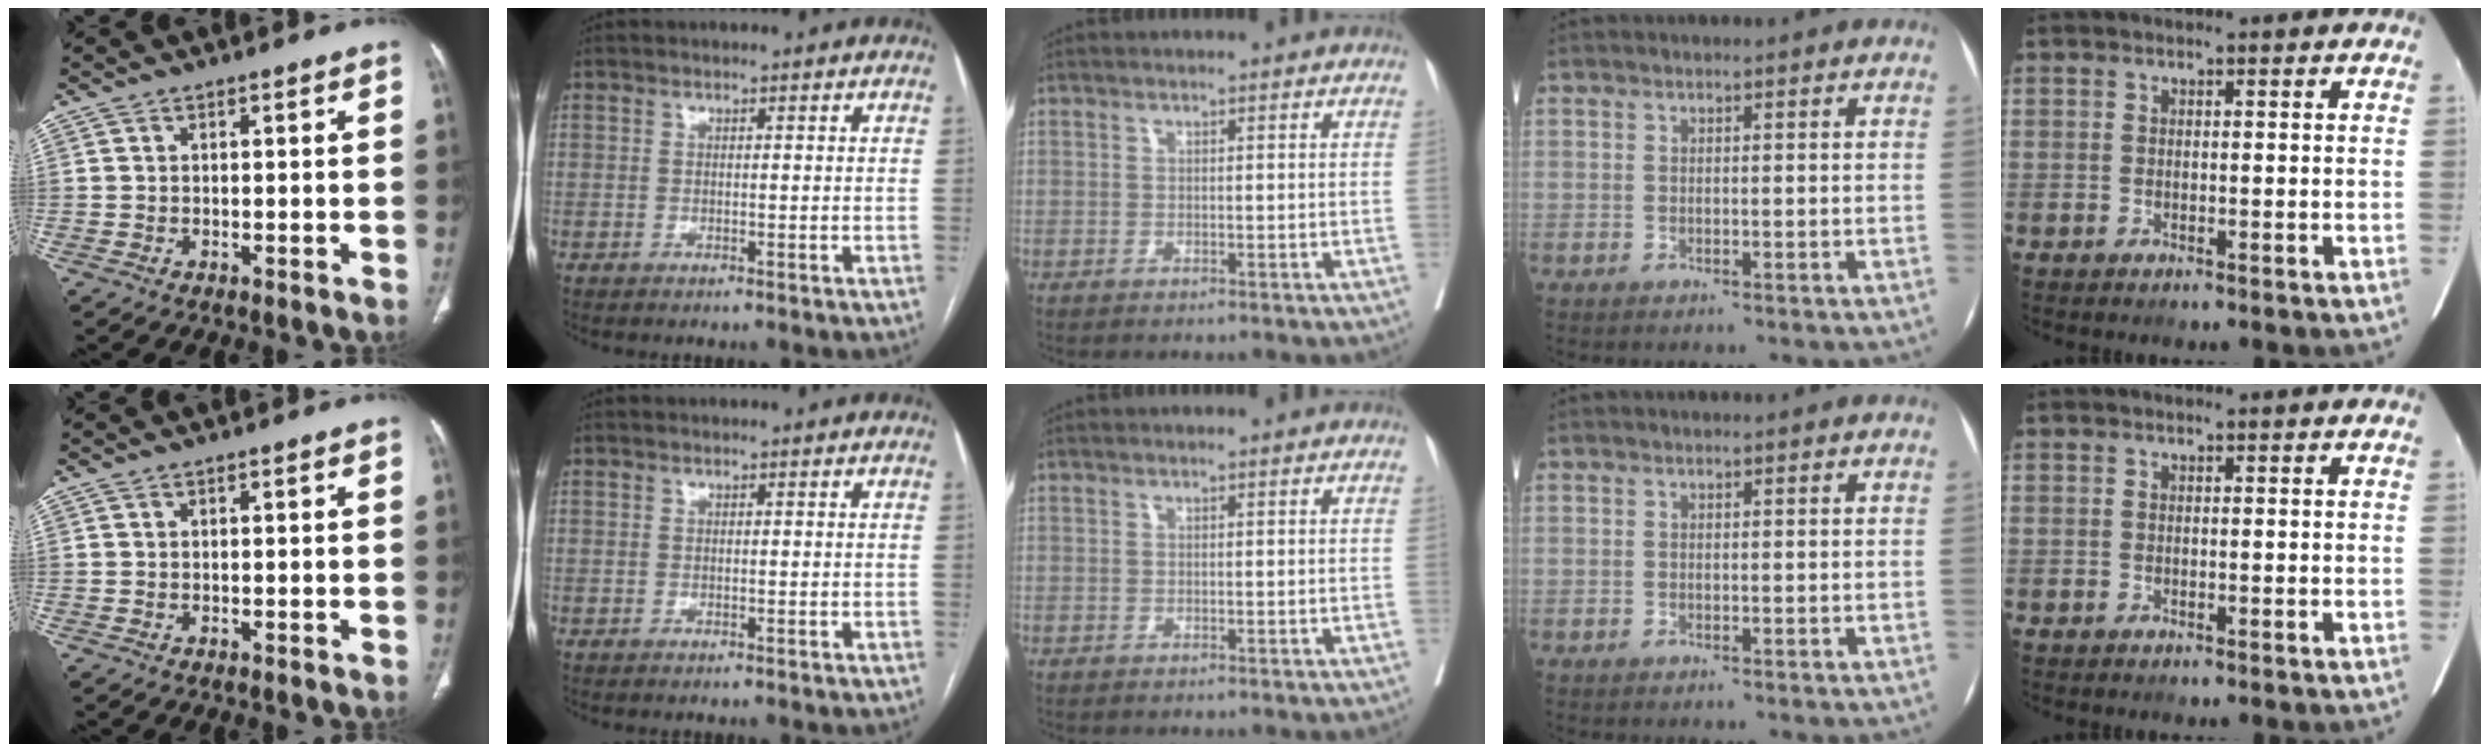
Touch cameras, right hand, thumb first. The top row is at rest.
{}